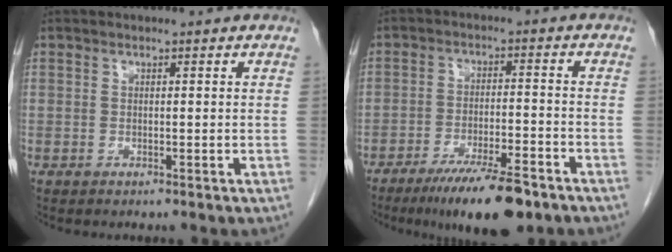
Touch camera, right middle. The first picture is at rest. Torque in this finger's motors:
{"motor_torque": [1.13, -1.00, 0.20, 0.06]}